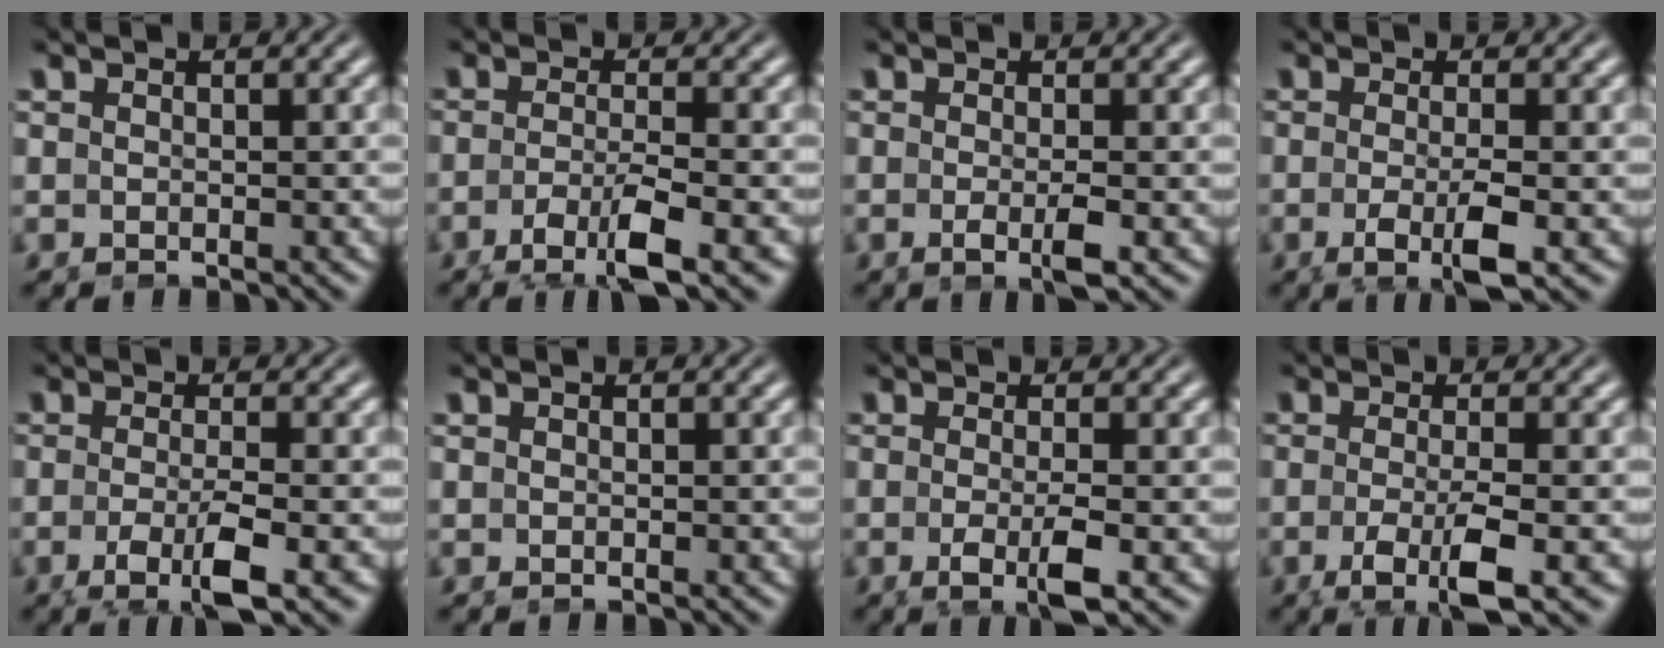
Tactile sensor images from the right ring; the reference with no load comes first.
{"total": 4.2, "force": [-1.8, 1.1, 3.7], "torque": [-0.068, -0.025, -0.014]}
{"total": 2.1, "force": [-0.4, -0.2, 2.1], "torque": [-0.035, -0.008, -0.002]}
{"total": 3.3, "force": [-0.7, 0.4, 3.2], "torque": [-0.054, -0.016, -0.003]}
{"total": 4.1, "force": [-1.4, 0.8, 3.8], "torque": [-0.067, -0.021, -0.010]}
{"total": 0.0}
{"total": 2.9, "force": [-0.6, 0.1, 2.9], "torque": [-0.046, -0.014, -0.002]}
{"total": 4.6, "force": [-1.5, 1.0, 4.2], "torque": [-0.079, -0.024, -0.010]}